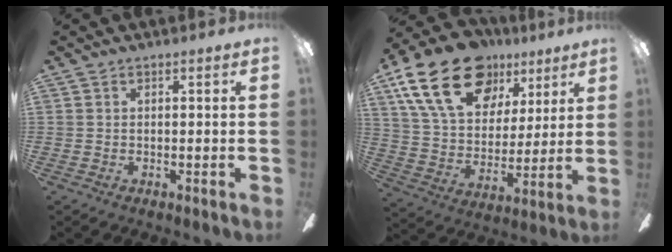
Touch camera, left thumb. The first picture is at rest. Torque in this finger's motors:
{"motor_torque": [0.62, 0.34, 1.78, -0.99, 0.46]}